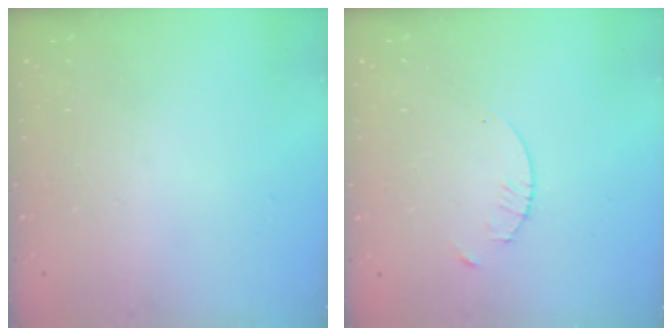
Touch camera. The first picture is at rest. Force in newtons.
{"total": 1.3, "press": 1.3, "slide": 0.2}